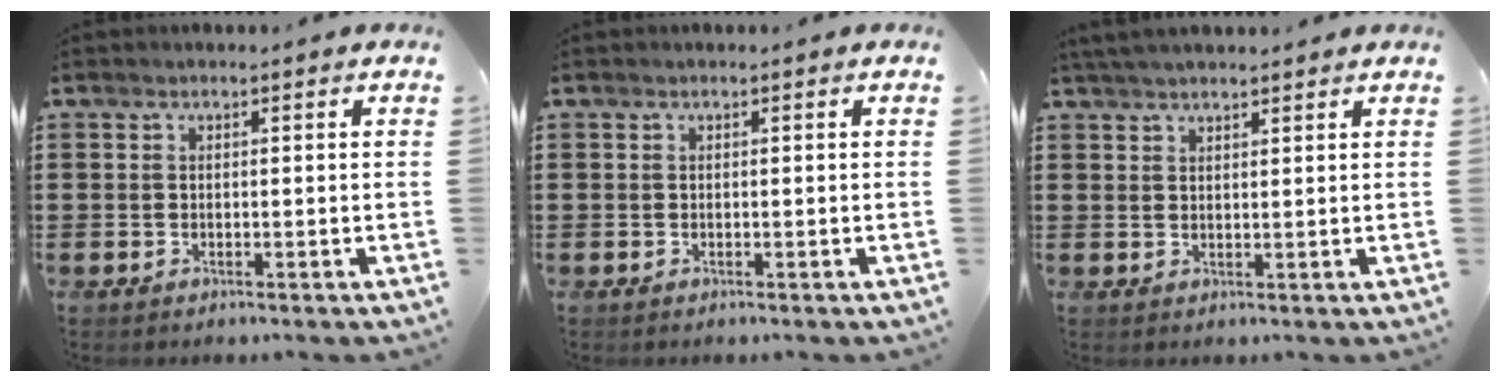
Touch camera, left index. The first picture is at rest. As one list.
[{"total": 0.0}, {"total": 2.4, "force": [2.2, 0.2, 0.8], "torque": [-0.020, 0.002, 0.044]}]